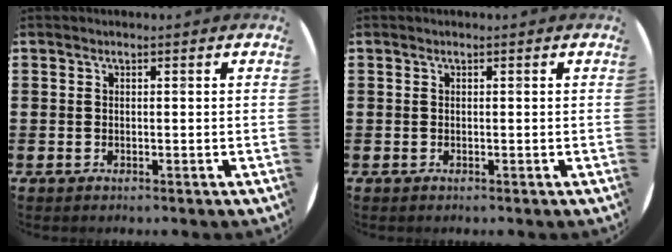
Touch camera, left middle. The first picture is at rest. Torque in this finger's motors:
{"motor_torque": [-0.04, 0.04, 0.00, 0.01]}